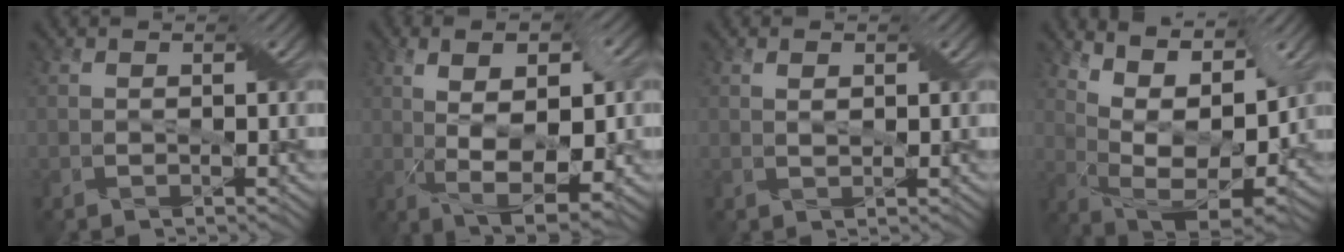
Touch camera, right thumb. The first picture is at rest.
{"total": 10.7, "force": [0.5, 4.4, 9.8], "torque": [-0.160, 0.006, 0.008]}
{"total": 1.4, "force": [0.5, 0.6, 1.1], "torque": [-0.023, 0.000, 0.012]}
{"total": 13.0, "force": [7.0, 5.2, 9.7], "torque": [-0.190, 0.009, 0.113]}